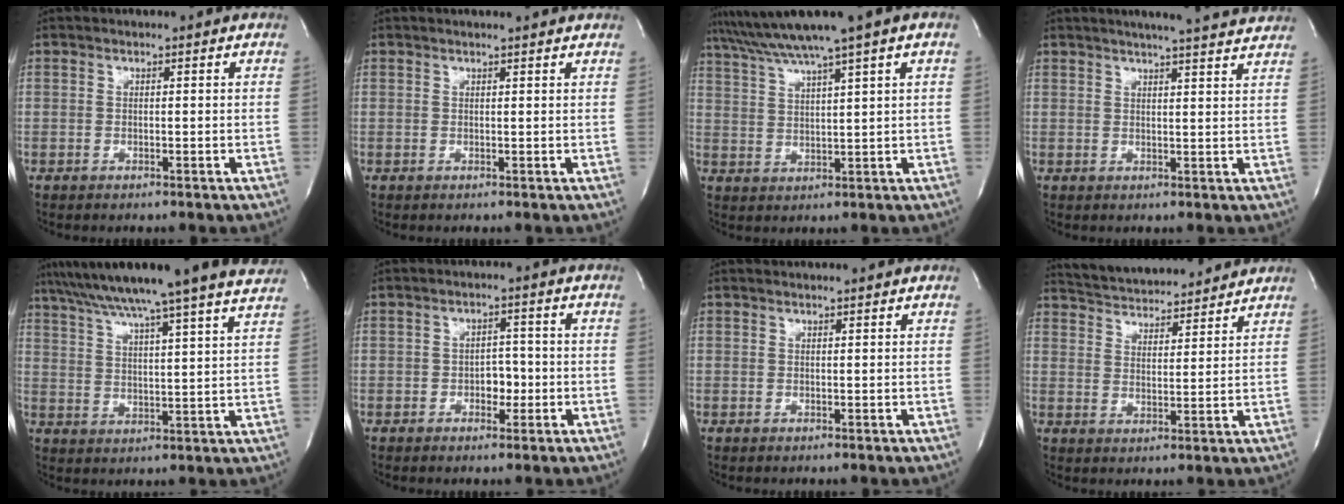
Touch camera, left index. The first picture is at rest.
{"total": 3.1, "force": [2.9, 0.0, 1.1], "torque": [-0.019, 0.010, 0.031]}
{"total": 8.5, "force": [6.3, -1.7, 5.5], "torque": [-0.099, 0.026, 0.112]}
{"total": 12.3, "force": [11.2, 0.2, 5.0], "torque": [-0.074, 0.000, 0.129]}
{"total": 23.9, "force": [20.8, -1.1, 11.9], "torque": [-0.206, -0.010, 0.283]}
{"total": 3.0, "force": [-1.0, 1.9, 2.1], "torque": [-0.022, 0.007, -0.014]}
{"total": 2.2, "force": [2.1, 0.0, 0.4], "torque": [-0.009, 0.012, 0.027]}
{"total": 14.3, "force": [13.6, 2.3, 4.0], "torque": [-0.068, 0.021, 0.205]}